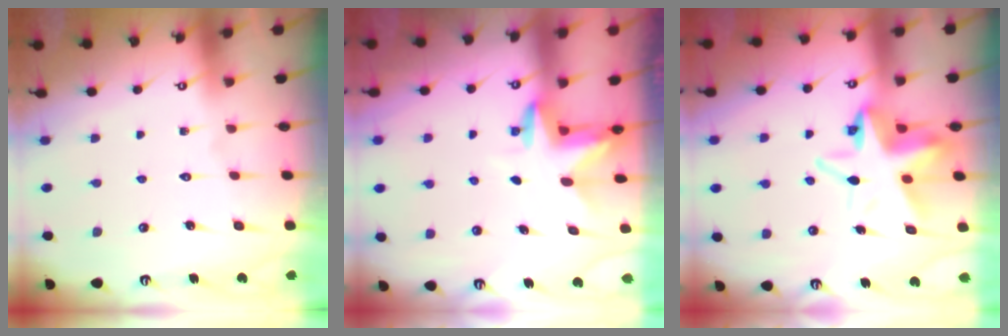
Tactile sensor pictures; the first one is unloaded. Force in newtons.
{"total": 3.2, "press": 3.2, "slide": 0.3}
{"total": 9.6, "press": 9.5, "slide": 1.7}